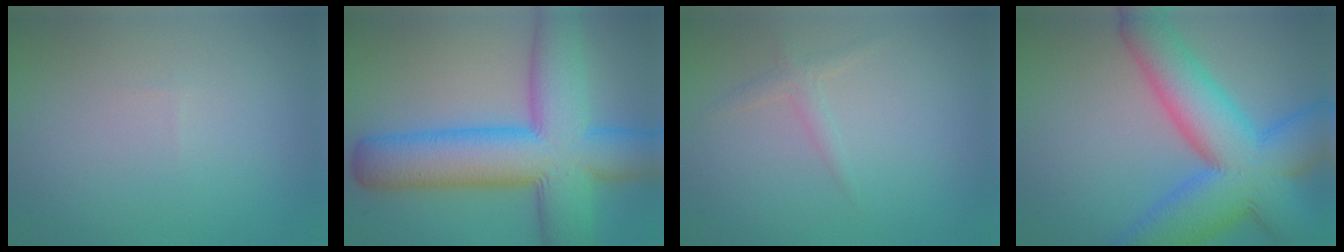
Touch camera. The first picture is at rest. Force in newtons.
{"total": 13.4, "press": 13.4, "slide": 0.3}
{"total": 1.3, "press": 1.3, "slide": 0.0}
{"total": 13.2, "press": 13.2, "slide": 0.5}